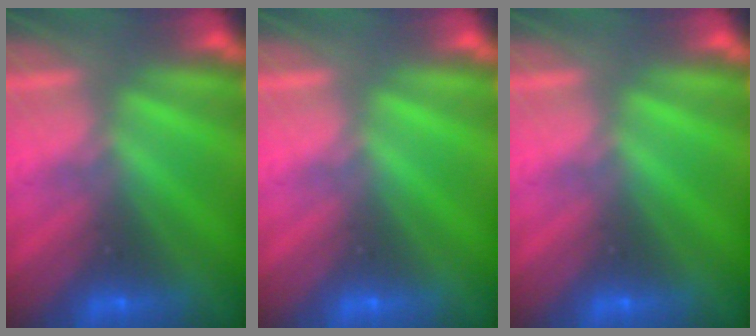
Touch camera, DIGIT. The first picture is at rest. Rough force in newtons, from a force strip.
{"total": 0.0}
{"total": 0.0}